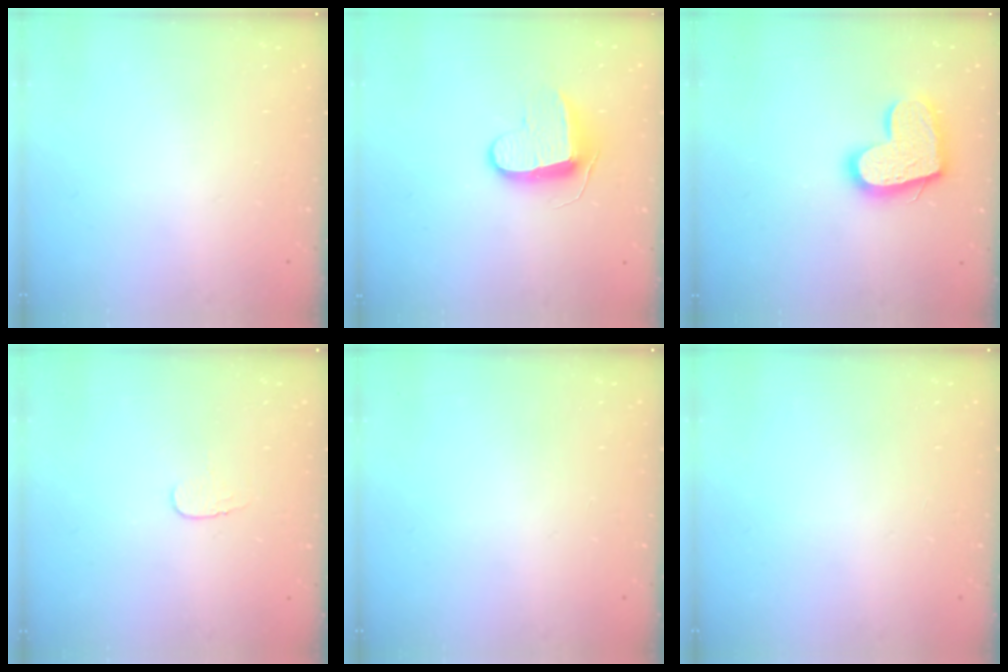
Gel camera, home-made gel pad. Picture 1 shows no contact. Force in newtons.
{"total": 9.3, "press": 9.3, "slide": 0.0}
{"total": 15.1, "press": 15.0, "slide": 1.0}
{"total": 3.9, "press": 3.8, "slide": 0.4}
{"total": 0.0}
{"total": 0.0}